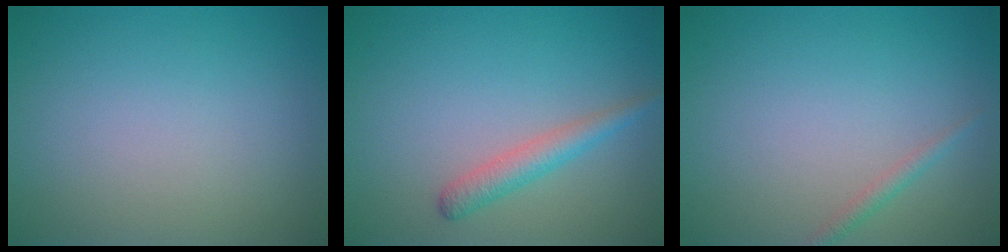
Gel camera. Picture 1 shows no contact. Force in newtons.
{"total": 2.3, "press": 2.3, "slide": 0.0}
{"total": 1.0, "press": 1.0, "slide": 0.0}